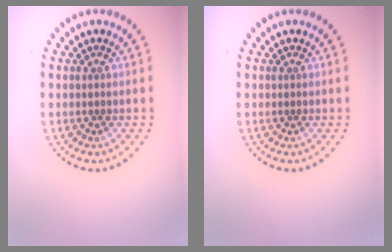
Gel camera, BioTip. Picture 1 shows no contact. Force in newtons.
{"total": 0.0}